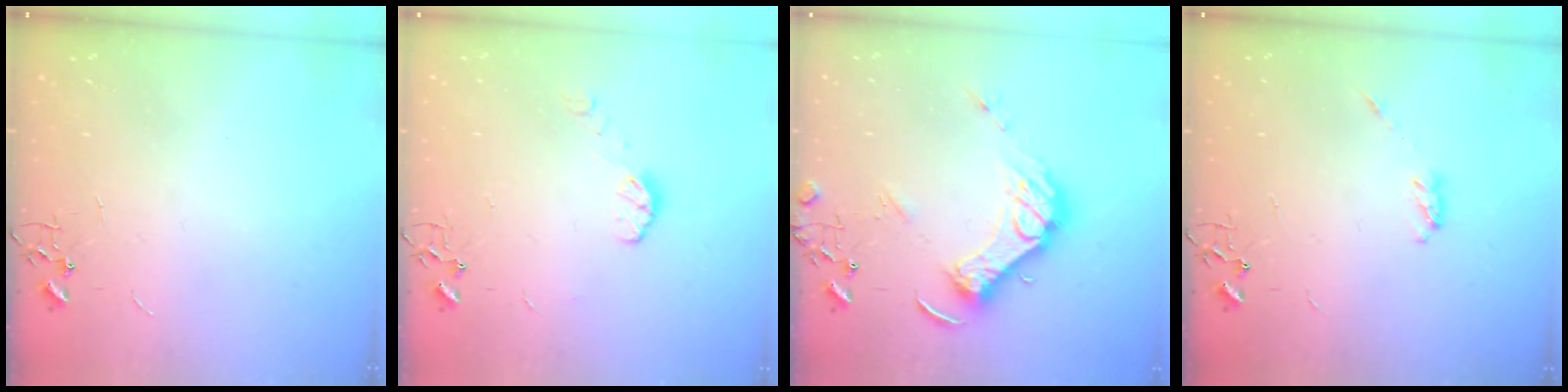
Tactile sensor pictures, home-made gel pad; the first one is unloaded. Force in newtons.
{"total": 5.9, "press": 5.8, "slide": 0.9}
{"total": 15.5, "press": 15.4, "slide": 2.0}
{"total": 3.1, "press": 3.1, "slide": 0.5}